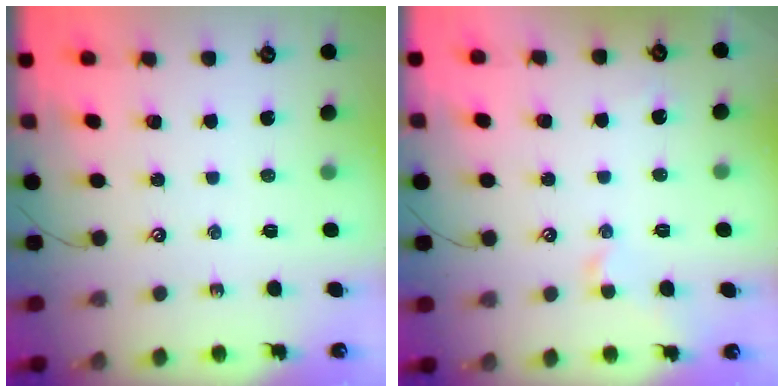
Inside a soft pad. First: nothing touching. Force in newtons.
{"total": 1.5, "press": 1.4, "slide": 0.3}